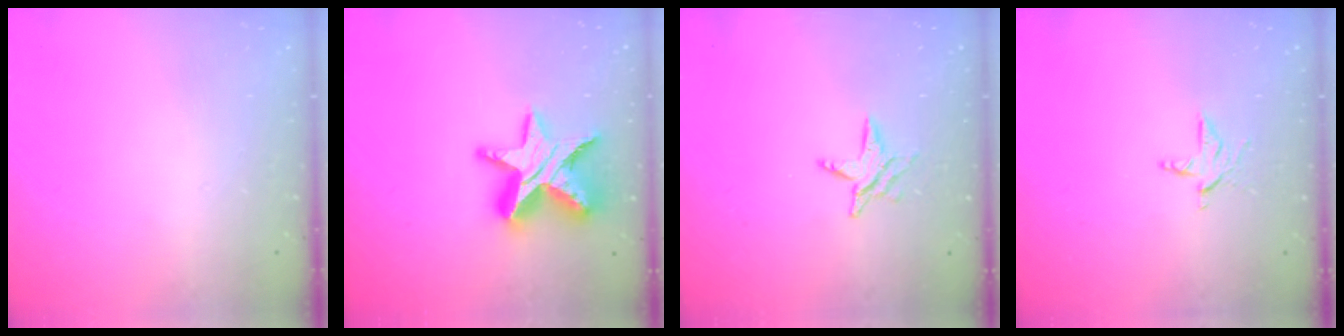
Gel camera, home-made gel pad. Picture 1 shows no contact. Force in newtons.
{"total": 16.3, "press": 16.2, "slide": 1.1}
{"total": 5.2, "press": 5.1, "slide": 0.5}
{"total": 5.0, "press": 5.0, "slide": 0.3}